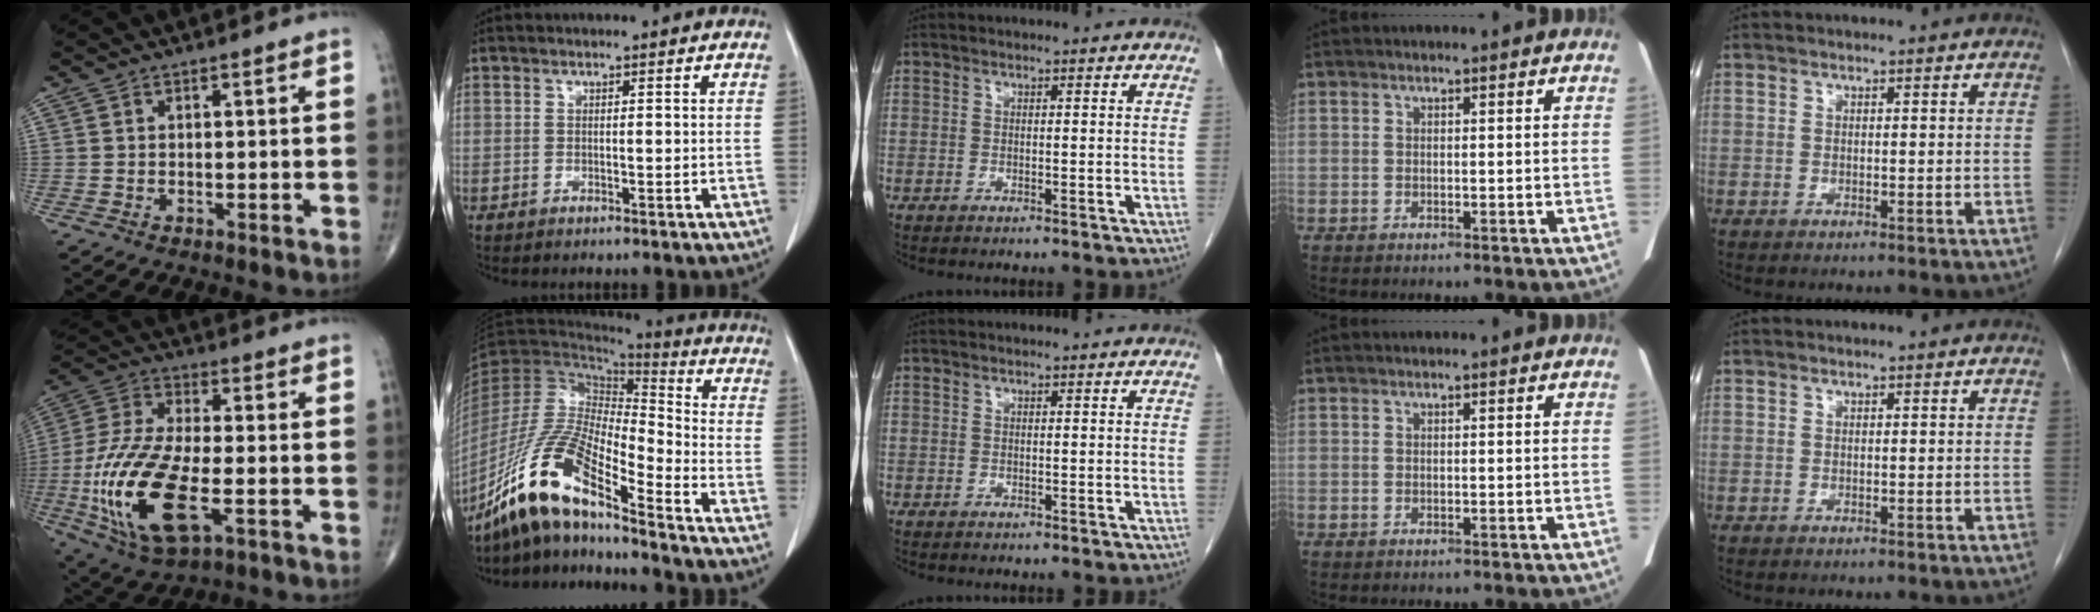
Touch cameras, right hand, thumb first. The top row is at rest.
{"thumb": {"total": 20.4, "force": [-5.4, 8.3, 17.8], "torque": [-0.392, 0.003, -0.090]}, "index": {"total": 16.3, "force": [-12.0, 2.6, 10.8], "torque": [-0.215, -0.012, -0.224]}}